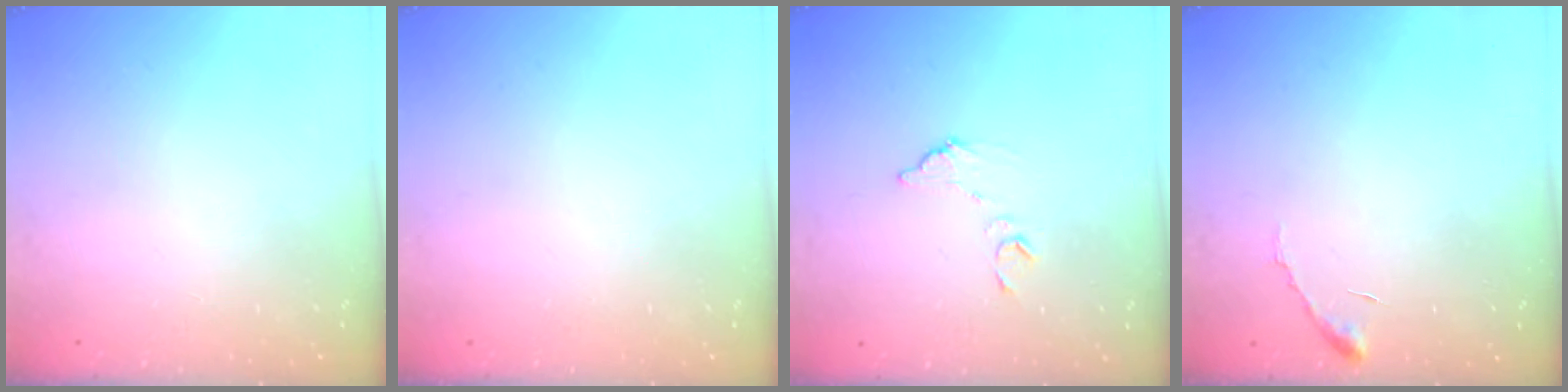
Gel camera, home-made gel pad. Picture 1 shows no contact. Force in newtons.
{"total": 0.0}
{"total": 7.6, "press": 7.6, "slide": 0.3}
{"total": 6.2, "press": 6.2, "slide": 0.4}